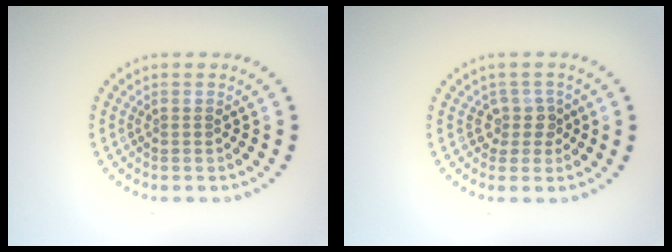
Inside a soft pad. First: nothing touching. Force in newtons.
{"total": 1.9, "press": 1.4, "slide": 1.3}